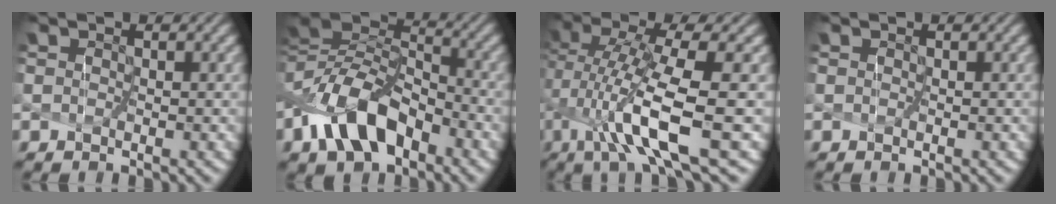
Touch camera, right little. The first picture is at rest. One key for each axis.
{"total": 9.0, "fx": -4.0, "fy": 5.3, "fz": 6.0, "tx": -0.126, "ty": 0.008, "tz": -0.079}
{"total": 7.5, "fx": -1.1, "fy": 0.8, "fz": 7.4, "tx": -0.147, "ty": -0.009, "tz": -0.005}
{"total": 0.0}